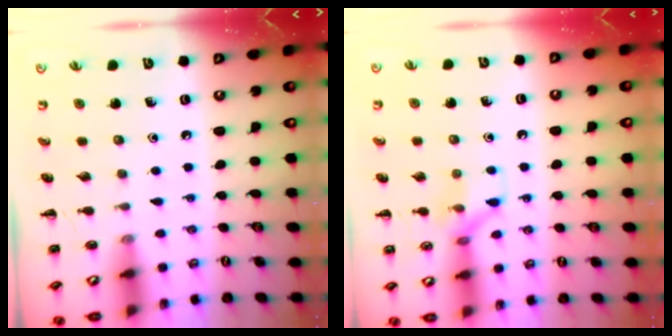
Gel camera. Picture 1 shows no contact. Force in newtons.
{"total": 6.8, "press": 6.7, "slide": 0.7}